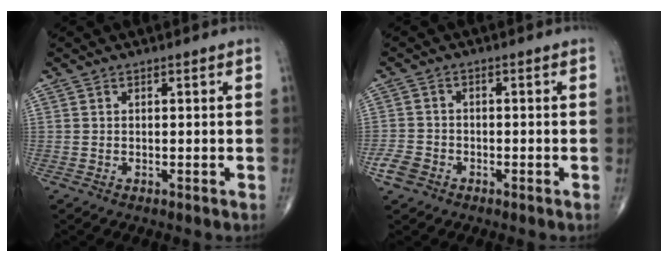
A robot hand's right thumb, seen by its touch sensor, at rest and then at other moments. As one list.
[{"total": 3.6, "force": [-2.1, 2.6, 1.4], "torque": [-0.026, 0.012, -0.040]}]